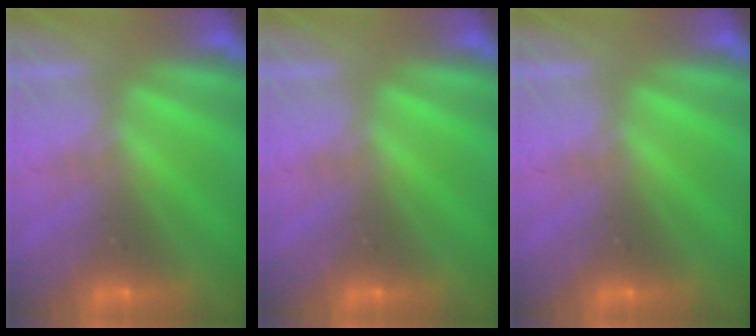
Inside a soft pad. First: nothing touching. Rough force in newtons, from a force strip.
{"total": 0.0}
{"total": 0.0}